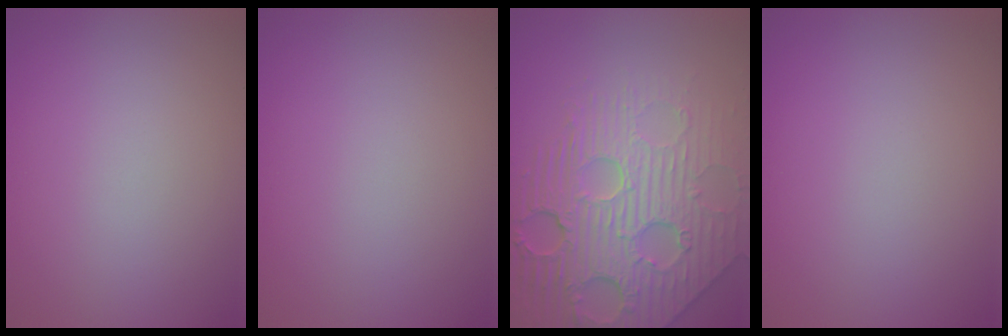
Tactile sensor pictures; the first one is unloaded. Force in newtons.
{"total": 0.0}
{"total": 8.6, "press": 5.9, "slide": 6.3}
{"total": 0.0}